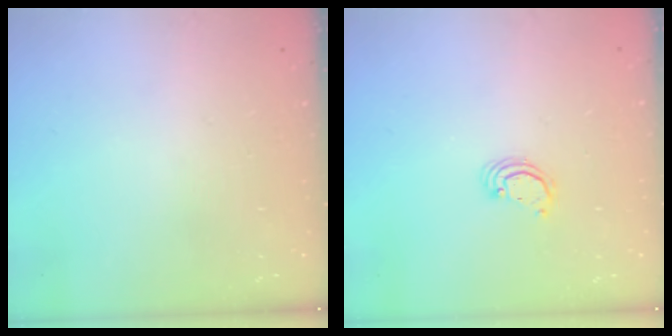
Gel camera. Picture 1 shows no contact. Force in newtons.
{"total": 2.3, "press": 2.3, "slide": 0.3}